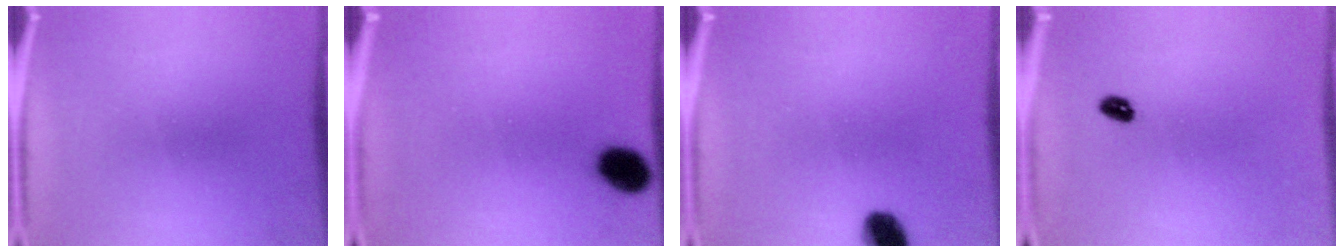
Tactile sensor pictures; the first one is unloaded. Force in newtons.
{"total": 6.0}
{"total": 6.4}
{"total": 1.9}